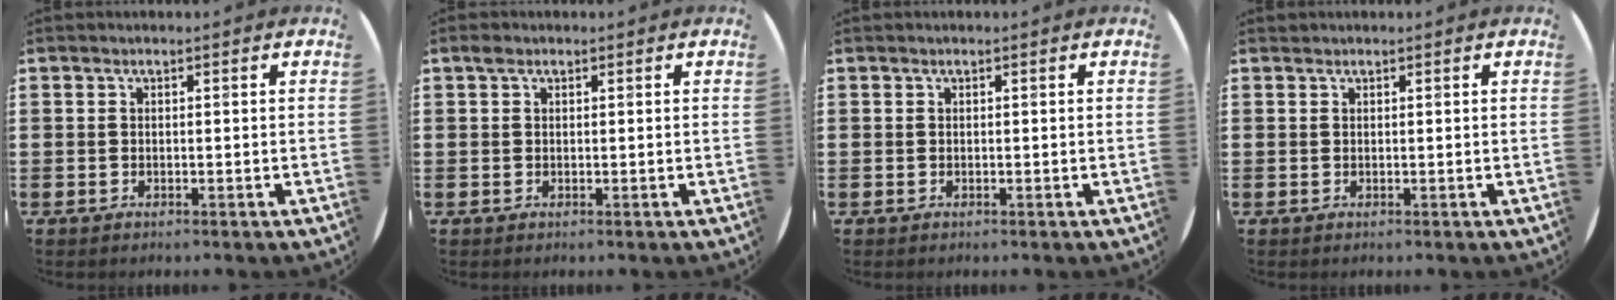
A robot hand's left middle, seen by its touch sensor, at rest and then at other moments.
{"total": 0.8, "force": [0.5, 0.5, 0.3], "torque": [0.001, 0.002, 0.008]}
{"total": 0.0}
{"total": 0.0}